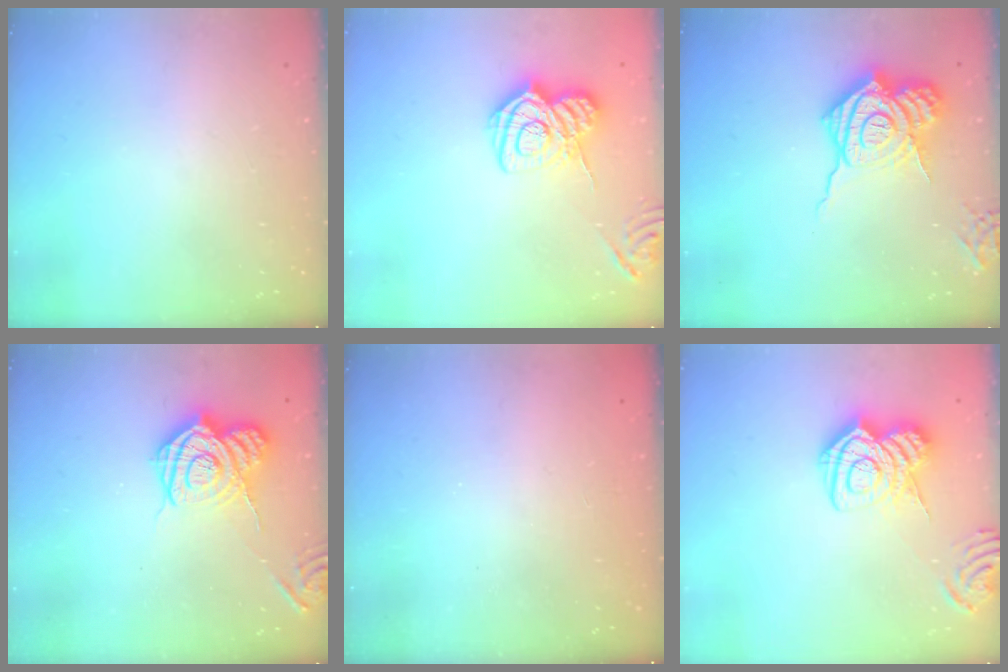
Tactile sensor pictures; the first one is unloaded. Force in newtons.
{"total": 12.2, "press": 12.2, "slide": 0.7}
{"total": 21.5, "press": 21.4, "slide": 2.2}
{"total": 13.3, "press": 13.3, "slide": 0.9}
{"total": 2.2, "press": 2.1, "slide": 0.7}
{"total": 16.7, "press": 16.7, "slide": 1.3}